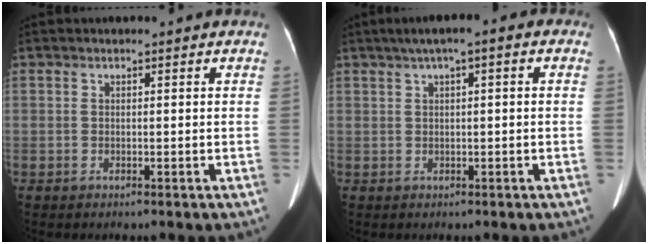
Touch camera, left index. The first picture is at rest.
{"total": 5.0, "force": [2.2, 1.1, 4.3], "torque": [-0.068, 0.029, 0.028]}